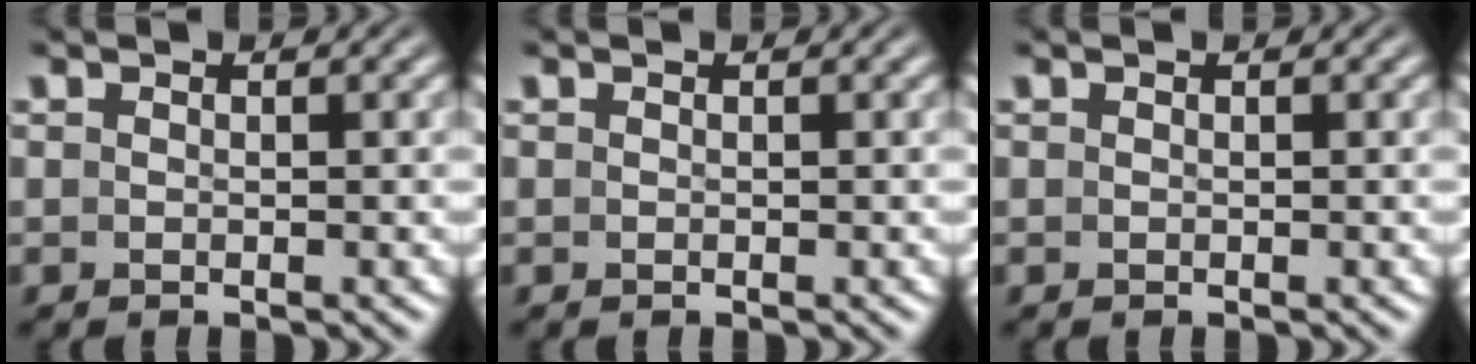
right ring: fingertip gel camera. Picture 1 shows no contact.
{"total": 0.0}
{"total": 0.0}